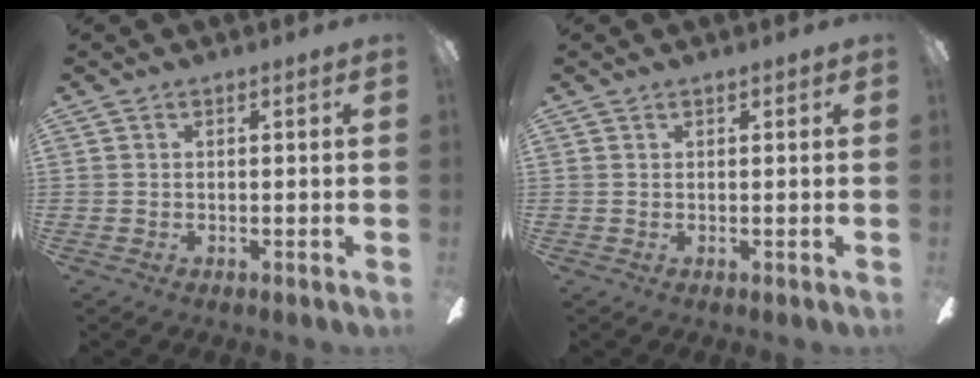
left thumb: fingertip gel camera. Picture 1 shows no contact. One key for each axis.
{"total": 0.8, "fx": 0.6, "fy": 0.1, "fz": 0.4, "tx": -0.010, "ty": 0.000, "tz": 0.011}